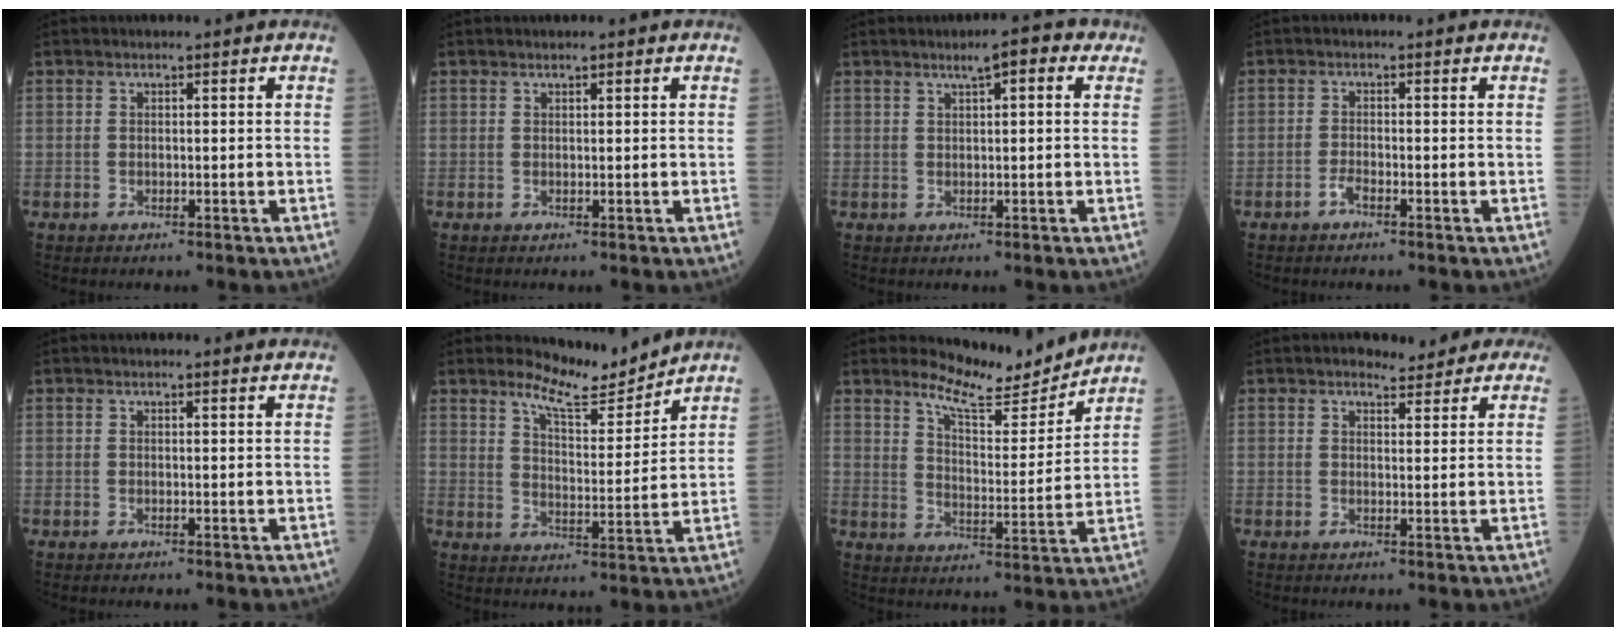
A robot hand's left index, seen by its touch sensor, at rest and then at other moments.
{"total": 0.9, "force": [0.6, 0.2, 0.6], "torque": [-0.012, 0.004, 0.008]}
{"total": 4.5, "force": [2.5, 1.1, 3.5], "torque": [-0.052, 0.015, 0.033]}
{"total": 1.2, "force": [-0.9, 0.2, 0.8], "torque": [-0.017, 0.001, -0.019]}
{"total": 1.9, "force": [1.9, -0.1, 0.4], "torque": [-0.013, -0.004, 0.016]}
{"total": 7.7, "force": [7.5, 0.4, 1.8], "torque": [-0.042, -0.019, 0.123]}
{"total": 9.7, "force": [9.4, 0.8, 2.2], "torque": [-0.048, -0.021, 0.147]}
{"total": 4.8, "force": [4.2, 1.8, 1.2], "torque": [-0.009, 0.011, 0.047]}